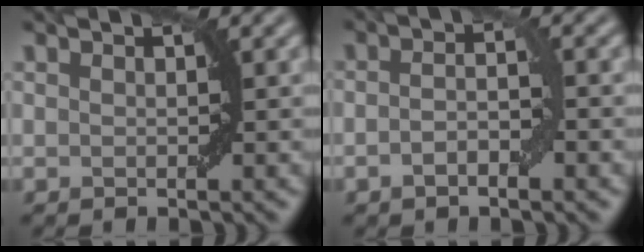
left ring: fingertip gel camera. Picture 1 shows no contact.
{"total": 2.6, "force": [-0.8, 0.8, 2.4], "torque": [-0.044, 0.001, -0.018]}